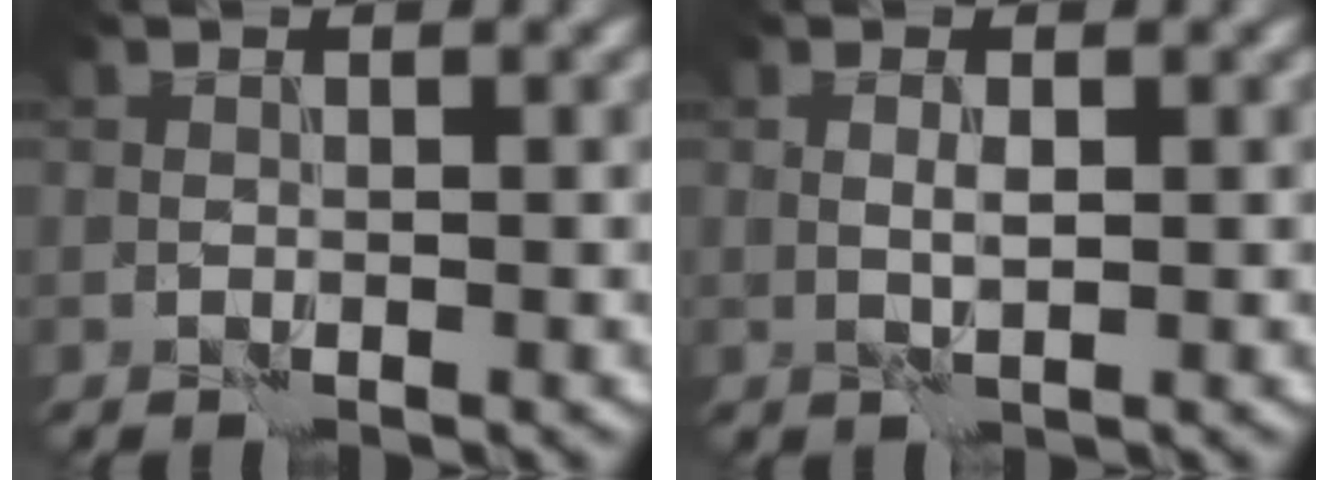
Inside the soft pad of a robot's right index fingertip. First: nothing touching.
{"total": 0.9, "force": [0.2, 0.1, 0.9], "torque": [-0.020, 0.001, 0.005]}